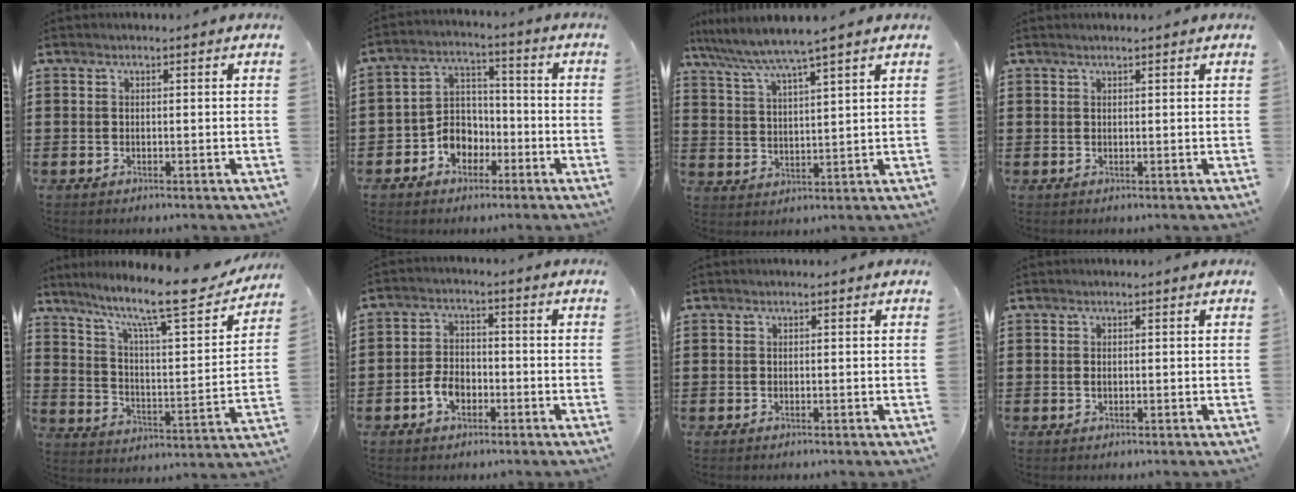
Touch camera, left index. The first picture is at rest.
{"total": 6.1, "force": [-2.9, 4.7, 2.4], "torque": [-0.057, 0.015, -0.056]}
{"total": 4.9, "force": [4.1, -0.6, 2.6], "torque": [-0.068, -0.027, 0.066]}
{"total": 0.7, "force": [0.6, 0.0, 0.4], "torque": [-0.008, -0.001, 0.011]}
{"total": 12.2, "force": [9.8, 1.4, 7.0], "torque": [-0.139, -0.071, 0.156]}
{"total": 4.5, "force": [-1.9, 2.9, 2.9], "torque": [-0.066, 0.002, -0.039]}
{"total": 0.0}
{"total": 0.7, "force": [0.0, 0.3, 0.6], "torque": [-0.014, 0.000, 0.000]}